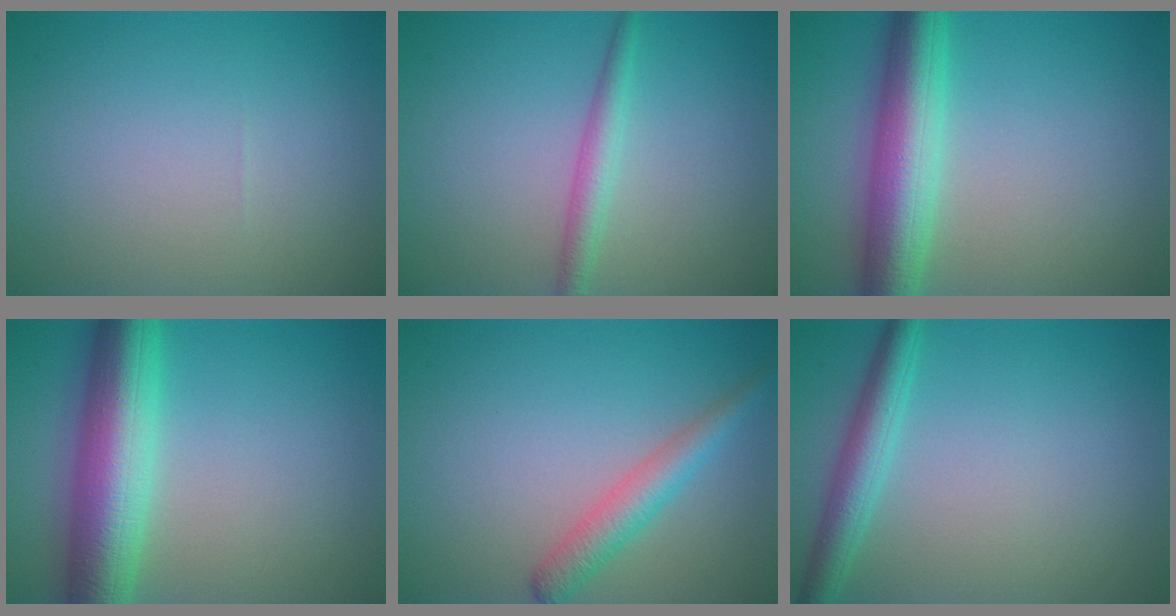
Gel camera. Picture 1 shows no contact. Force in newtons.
{"total": 2.2, "press": 2.2, "slide": 0.1}
{"total": 7.2, "press": 7.2, "slide": 0.0}
{"total": 8.9, "press": 8.9, "slide": 0.1}
{"total": 3.1, "press": 3.1, "slide": 0.1}
{"total": 3.4, "press": 3.4, "slide": 0.2}